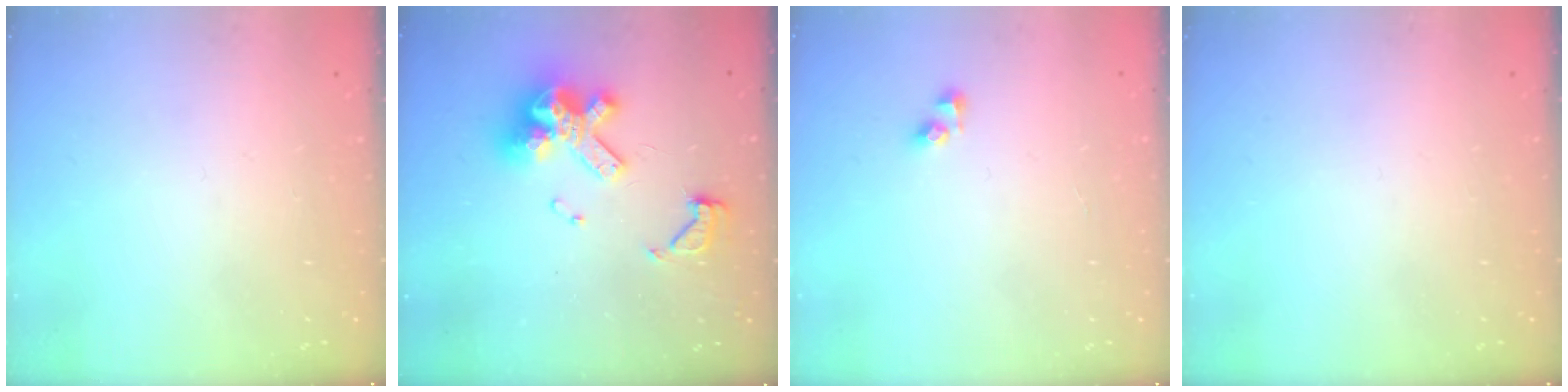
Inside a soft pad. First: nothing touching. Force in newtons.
{"total": 16.5, "press": 16.4, "slide": 1.8}
{"total": 3.9, "press": 3.9, "slide": 0.3}
{"total": 0.0}